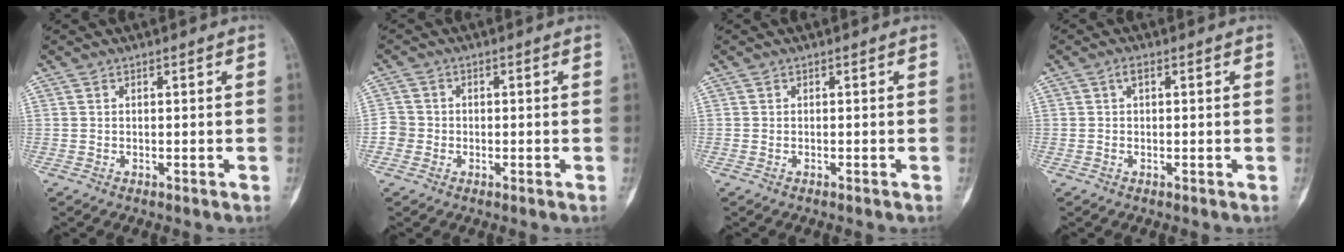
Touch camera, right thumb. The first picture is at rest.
{"total": 2.7, "force": [-0.8, 2.5, 0.2], "torque": [0.010, 0.010, -0.023]}
{"total": 0.0}
{"total": 1.3, "force": [0.3, 0.6, 1.1], "torque": [-0.018, 0.005, 0.003]}